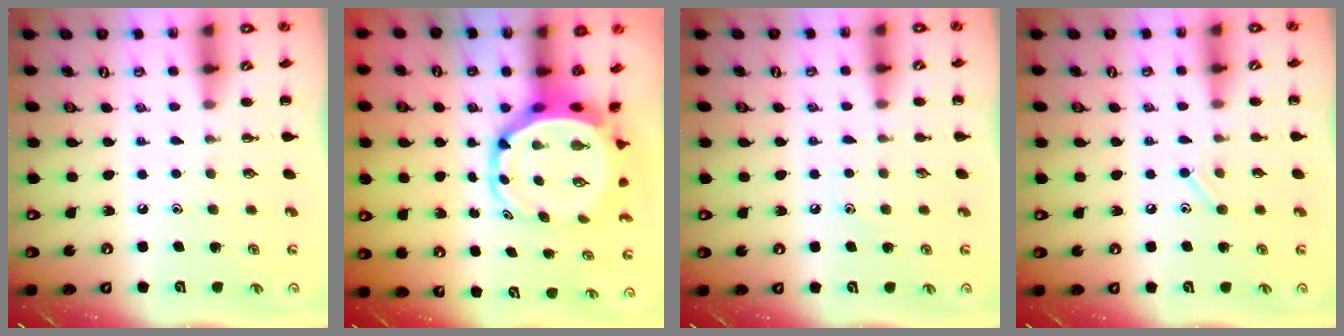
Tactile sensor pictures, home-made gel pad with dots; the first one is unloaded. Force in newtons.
{"total": 7.8, "press": 7.5, "slide": 2.0}
{"total": 4.9, "press": 4.5, "slide": 1.7}
{"total": 6.6, "press": 6.4, "slide": 1.7}